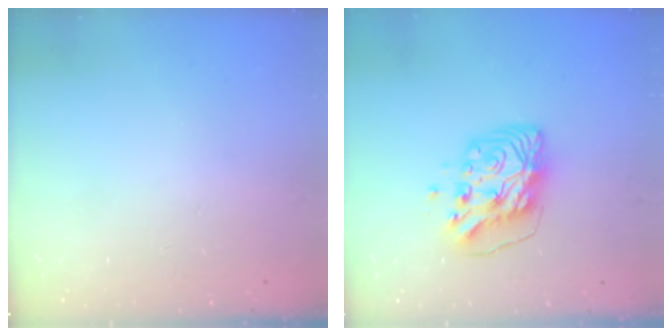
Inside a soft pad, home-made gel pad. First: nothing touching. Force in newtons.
{"total": 10.0, "press": 9.9, "slide": 1.4}